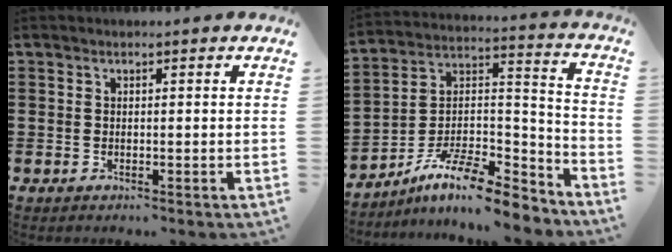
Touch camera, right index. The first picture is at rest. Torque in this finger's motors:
{"motor_torque": [0.76, 1.20, -0.05, -0.21]}